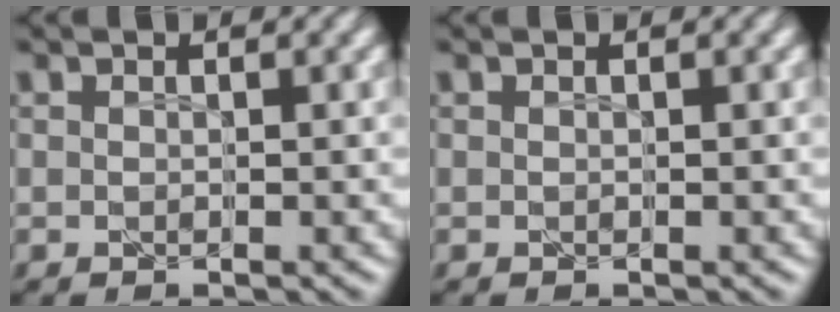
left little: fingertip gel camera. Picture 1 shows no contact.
{"total": 0.0}